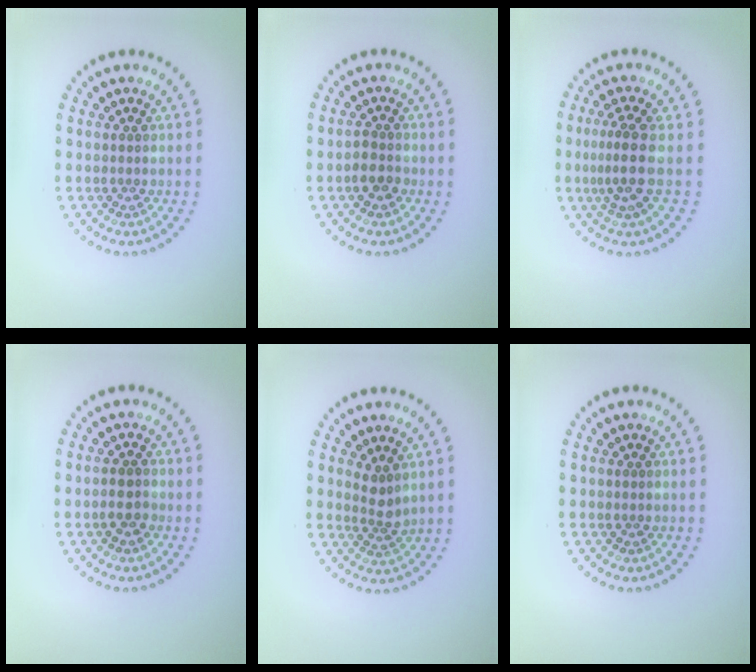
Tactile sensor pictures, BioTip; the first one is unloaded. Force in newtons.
{"total": 1.7, "press": 1.6, "slide": 0.6}
{"total": 3.0, "press": 2.3, "slide": 1.9}
{"total": 1.5, "press": 1.4, "slide": 0.7}
{"total": 1.9, "press": 1.4, "slide": 1.3}
{"total": 0.0}